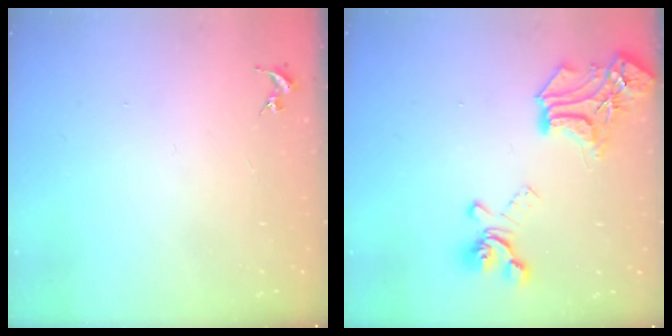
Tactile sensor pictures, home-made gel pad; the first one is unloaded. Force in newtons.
{"total": 19.7, "press": 19.7, "slide": 1.4}